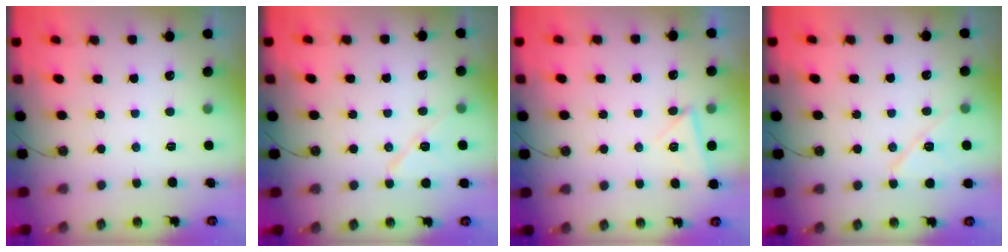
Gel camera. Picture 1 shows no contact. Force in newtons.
{"total": 9.1, "press": 9.0, "slide": 1.7}
{"total": 4.7, "press": 4.1, "slide": 2.2}
{"total": 9.4, "press": 9.4, "slide": 0.7}